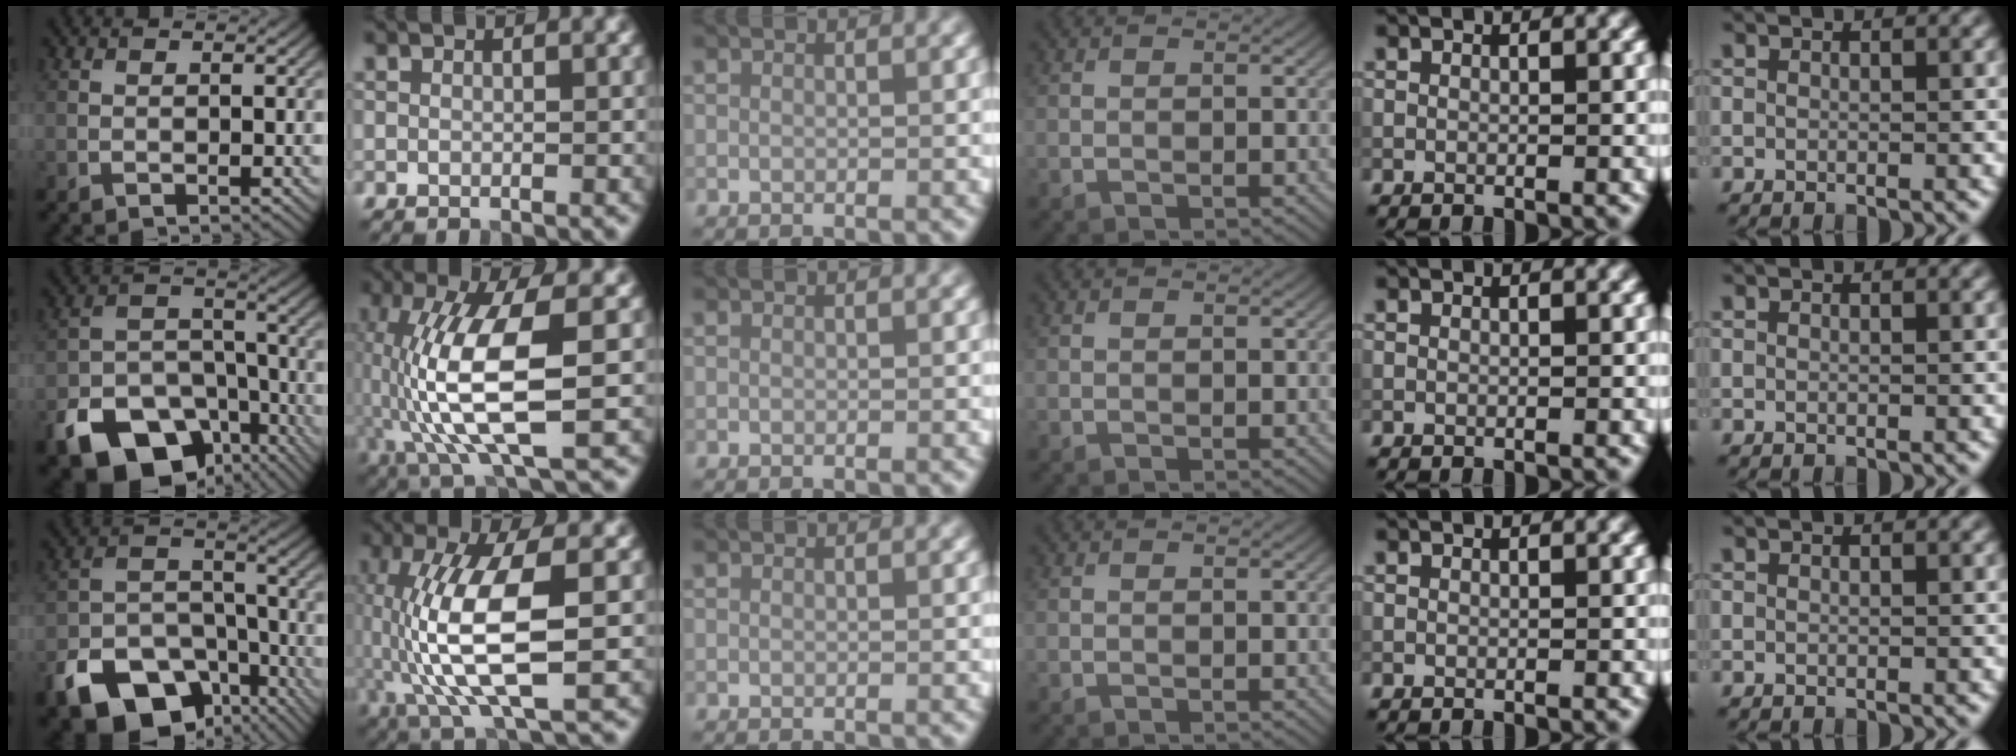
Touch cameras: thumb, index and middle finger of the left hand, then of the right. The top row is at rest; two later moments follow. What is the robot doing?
{"motion": "lift_and_place", "object": "coin"}